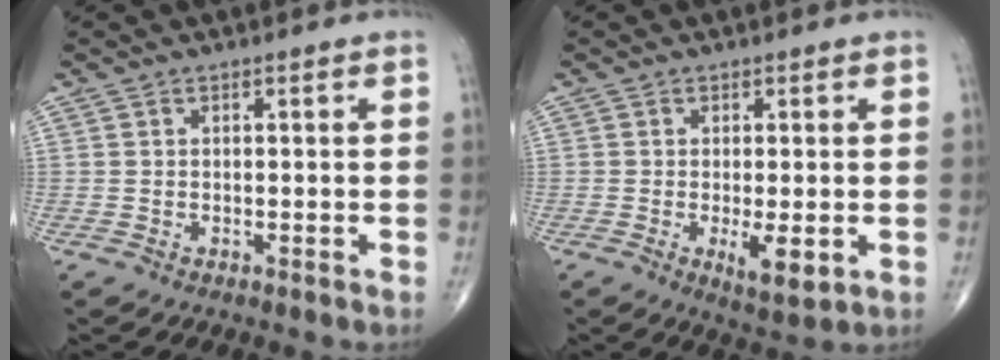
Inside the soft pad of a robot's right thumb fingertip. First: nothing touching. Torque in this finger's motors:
{"motor_torque": [0.91, 1.07, 0.31, -0.01, 0.19]}